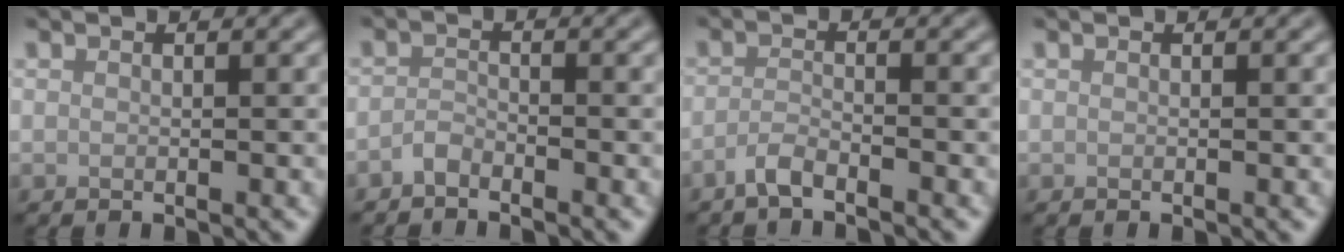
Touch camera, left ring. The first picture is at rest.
{"total": 1.3, "force": [-1.1, 0.4, 0.4], "torque": [-0.008, 0.003, -0.026]}
{"total": 1.9, "force": [-1.6, 0.4, 1.1], "torque": [-0.021, 0.002, -0.039]}
{"total": 0.0}